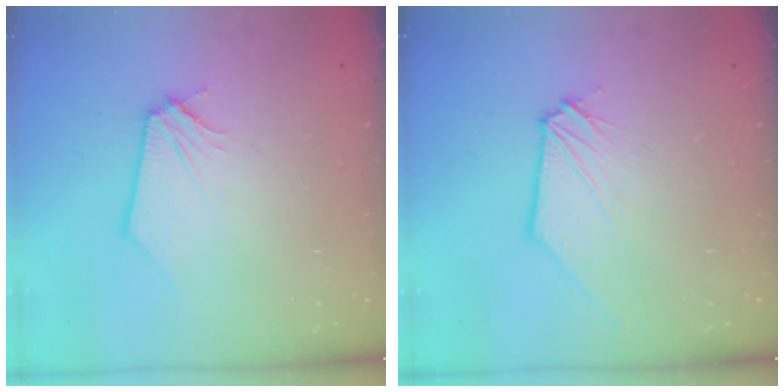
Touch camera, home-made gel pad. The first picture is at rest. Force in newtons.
{"total": 0.6, "press": 0.6, "slide": 0.0}